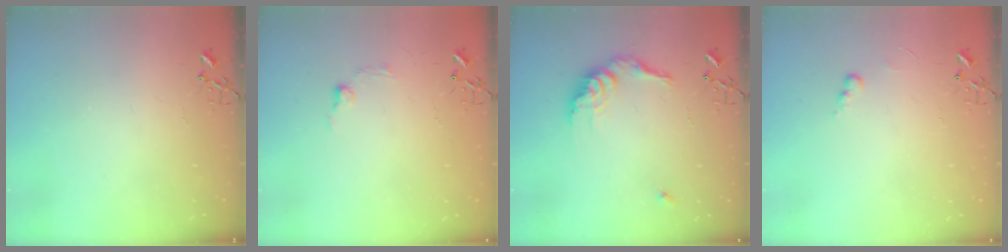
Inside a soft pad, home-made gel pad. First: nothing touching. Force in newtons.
{"total": 6.4, "press": 6.3, "slide": 0.9}
{"total": 13.3, "press": 13.2, "slide": 1.1}
{"total": 5.6, "press": 5.6, "slide": 0.7}